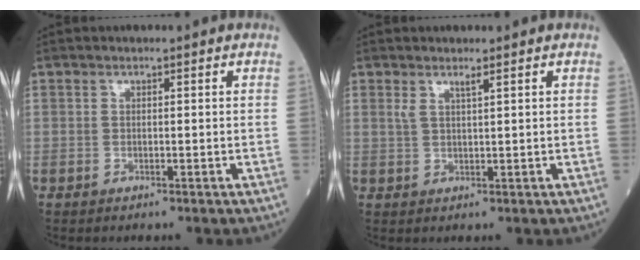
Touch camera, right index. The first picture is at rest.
{"total": 1.6, "force": [1.1, -0.2, 1.2], "torque": [-0.027, 0.000, 0.024]}